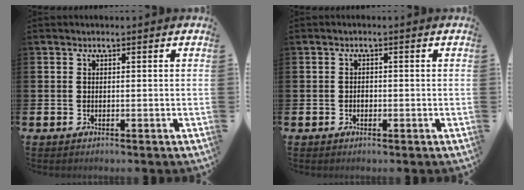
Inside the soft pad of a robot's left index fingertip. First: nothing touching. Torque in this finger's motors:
{"motor_torque": [0.24, 0.15, 0.00, 0.00]}